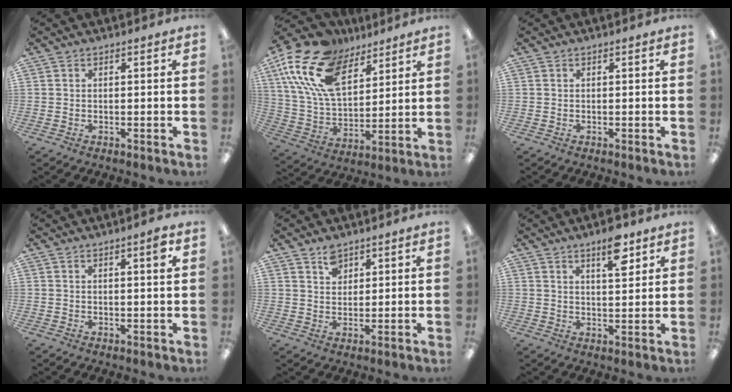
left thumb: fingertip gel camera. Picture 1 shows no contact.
{"total": 19.5, "force": [11.1, 10.8, 11.8], "torque": [-0.259, -0.043, 0.204]}
{"total": 0.0}
{"total": 2.6, "force": [1.6, 0.3, 2.1], "torque": [-0.036, -0.002, 0.026]}
{"total": 4.4, "force": [3.2, 2.7, 1.3], "torque": [-0.009, -0.013, 0.057]}
{"total": 8.8, "force": [5.6, 3.2, 5.9], "torque": [-0.081, -0.031, 0.090]}